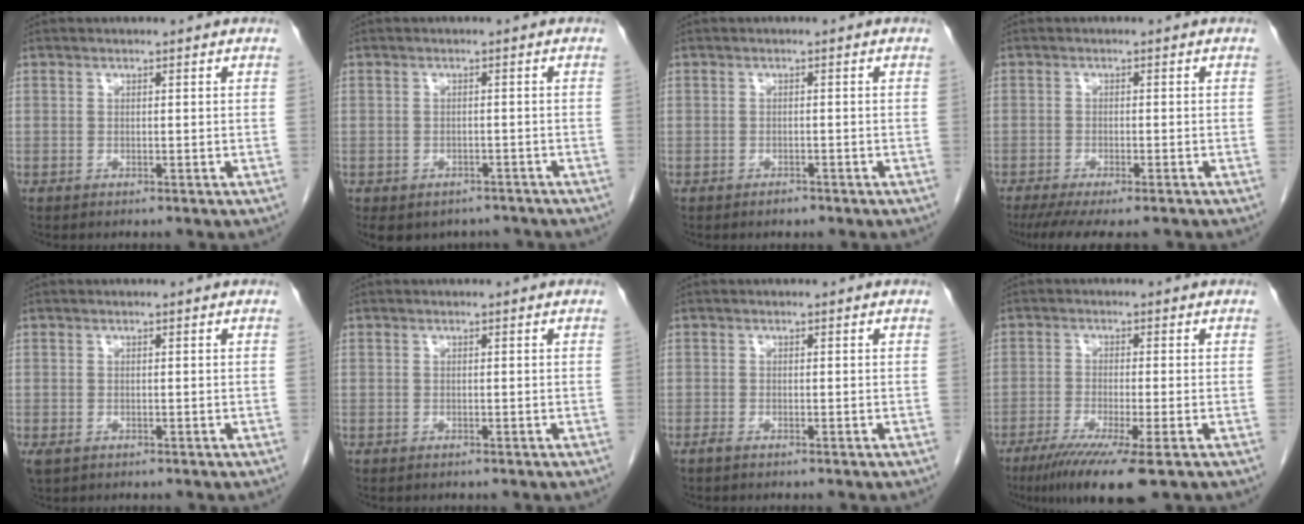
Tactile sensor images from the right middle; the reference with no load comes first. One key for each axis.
{"total": 8.3, "fx": -6.4, "fy": 5.0, "fz": 2.0, "tx": -0.035, "ty": 0.005, "tz": -0.076}
{"total": 1.0, "fx": -0.9, "fy": 0.4, "fz": 0.4, "tx": -0.009, "ty": 0.000, "tz": -0.011}
{"total": 9.8, "fx": -7.9, "fy": 1.9, "fz": 5.4, "tx": -0.078, "ty": -0.013, "tz": -0.118}
{"total": 1.4, "fx": -0.5, "fy": 1.0, "fz": 0.9, "tx": -0.020, "ty": -0.003, "tz": -0.002}
{"total": 0.0}
{"total": 0.7, "fx": -0.5, "fy": 0.0, "fz": 0.4, "tx": -0.011, "ty": -0.001, "tz": -0.011}
{"total": 9.4, "fx": -5.9, "fy": 0.0, "fz": 7.3, "tx": -0.120, "ty": -0.025, "tz": -0.094}